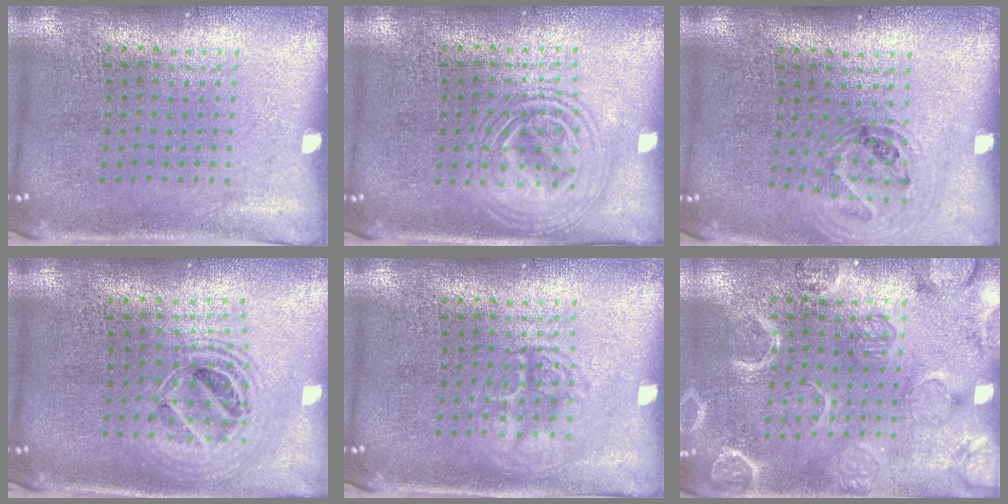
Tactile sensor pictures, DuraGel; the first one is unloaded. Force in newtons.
{"total": 2.7, "press": 2.7, "slide": 0.3}
{"total": 1.0, "press": 0.9, "slide": 0.2}
{"total": 1.9, "press": 1.6, "slide": 1.1}
{"total": 1.9, "press": 1.9, "slide": 0.3}
{"total": 2.5, "press": 2.5, "slide": 0.3}